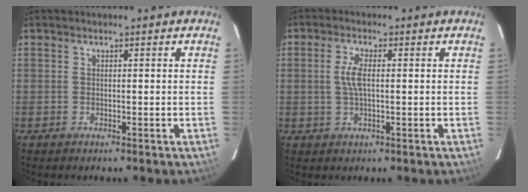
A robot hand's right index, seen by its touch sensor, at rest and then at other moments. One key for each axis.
{"total": 4.0, "fx": 0.3, "fy": 1.5, "fz": 3.7, "tx": -0.075, "ty": 0.003, "tz": 0.008}